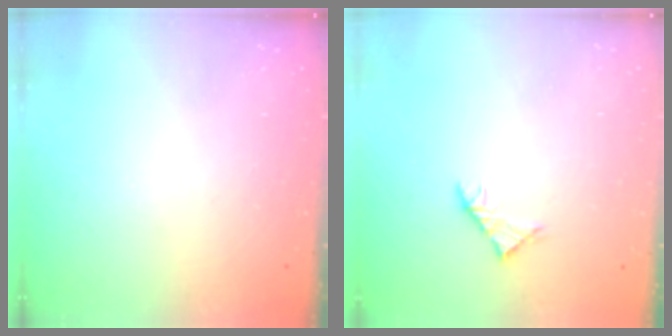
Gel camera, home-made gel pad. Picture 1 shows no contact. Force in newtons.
{"total": 2.9, "press": 2.8, "slide": 0.8}